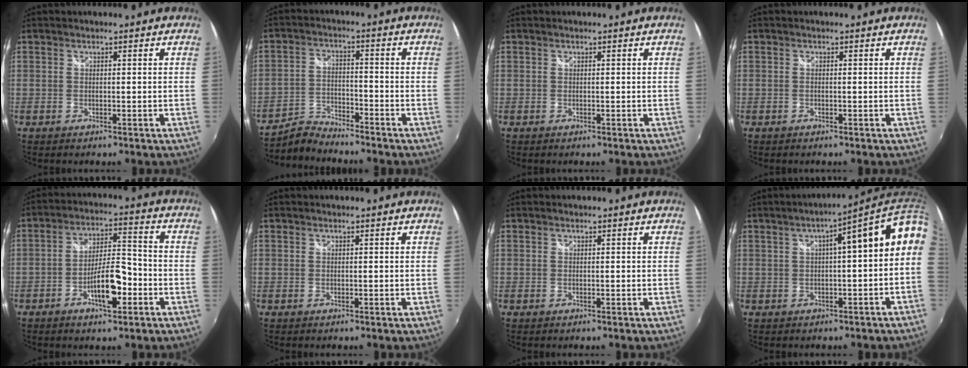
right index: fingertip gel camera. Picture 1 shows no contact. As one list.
[{"total": 5.3, "force": [-5.3, 0.5, 0.0], "torque": [-0.010, 0.014, -0.107]}, {"total": 0.0}, {"total": 0.0}, {"total": 9.2, "force": [-3.9, 3.0, 7.8], "torque": [-0.138, 0.015, -0.056]}, {"total": 0.0}, {"total": 0.0}, {"total": 11.8, "force": [2.6, 1.8, 11.4], "torque": [-0.149, 0.020, 0.047]}]